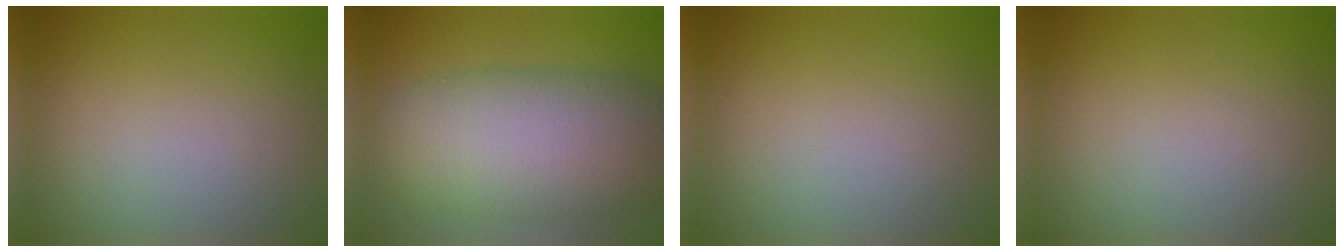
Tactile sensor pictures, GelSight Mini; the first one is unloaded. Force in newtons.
{"total": 10.9, "press": 10.9, "slide": 0.3}
{"total": 0.0}
{"total": 0.0}